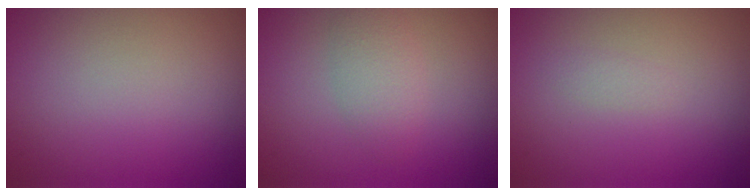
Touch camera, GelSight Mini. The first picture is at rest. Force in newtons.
{"total": 2.2, "press": 2.2, "slide": 0.1}
{"total": 0.5, "press": 0.5, "slide": 0.0}